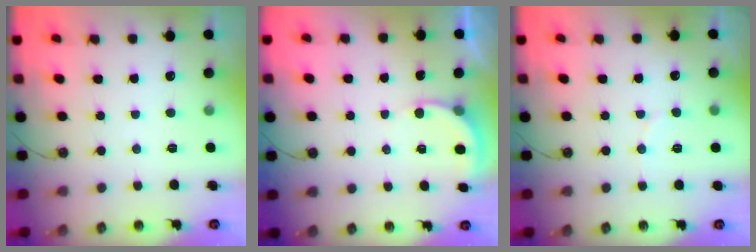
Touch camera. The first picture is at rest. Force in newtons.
{"total": 4.0, "press": 4.0, "slide": 0.3}
{"total": 4.4, "press": 4.2, "slide": 1.0}